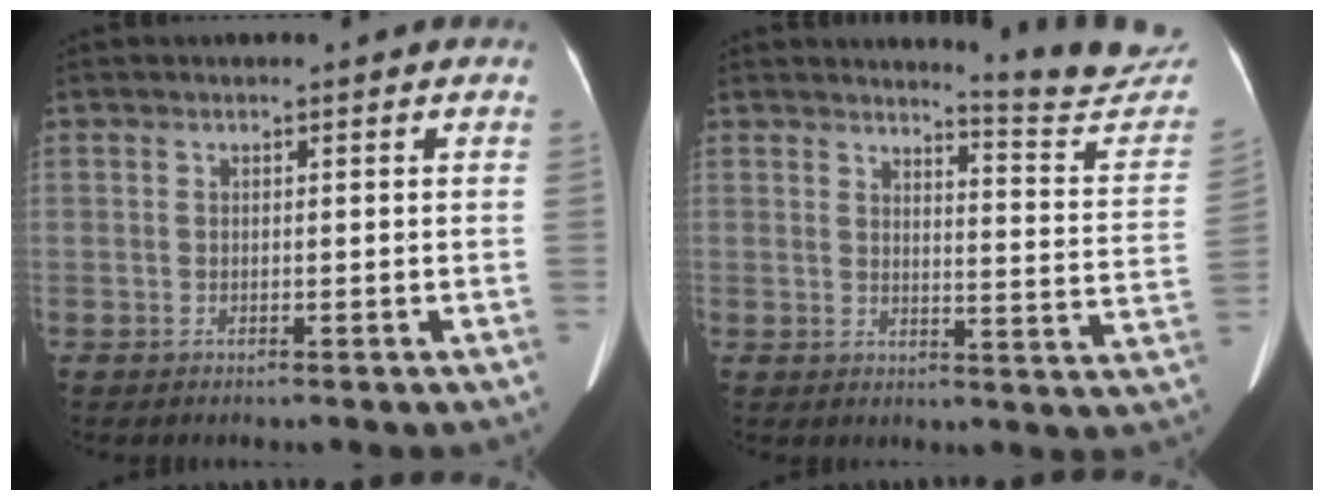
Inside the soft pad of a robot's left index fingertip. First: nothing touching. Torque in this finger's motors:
{"motor_torque": [0.41, -1.72, -0.01, 0.03]}